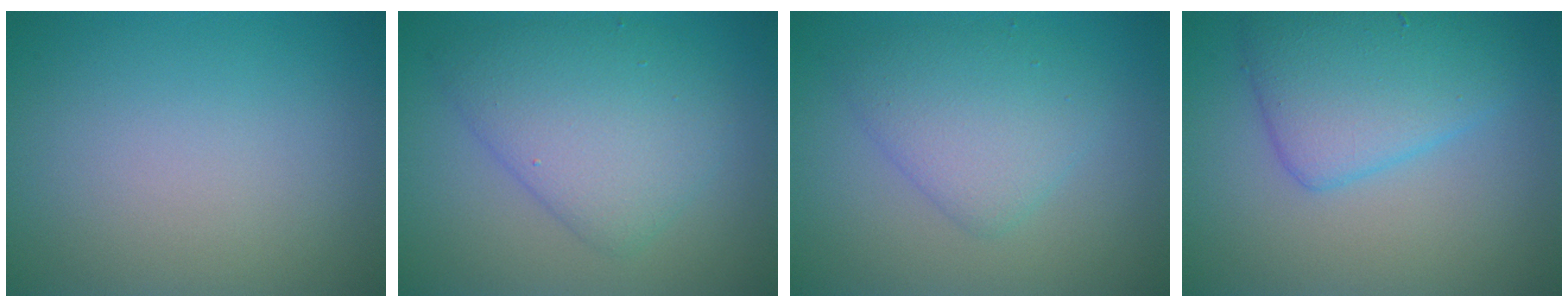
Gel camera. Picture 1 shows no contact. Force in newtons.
{"total": 5.3, "press": 5.3, "slide": 0.3}
{"total": 3.8, "press": 3.7, "slide": 0.3}
{"total": 5.3, "press": 5.3, "slide": 0.2}